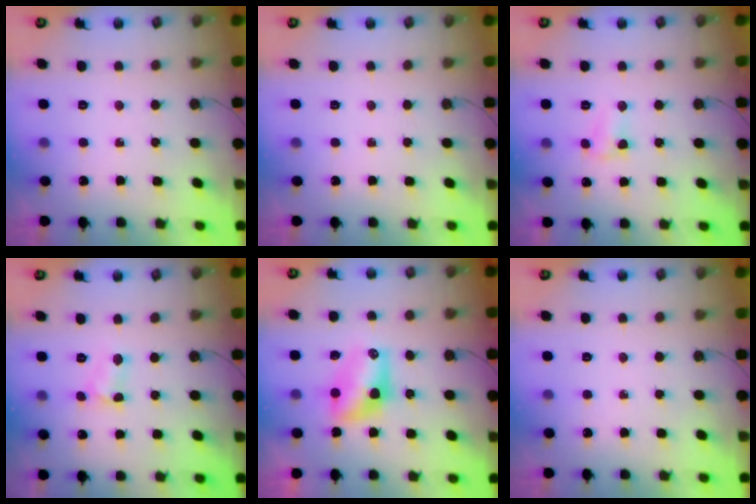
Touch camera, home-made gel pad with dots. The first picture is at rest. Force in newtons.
{"total": 0.0}
{"total": 5.4, "press": 5.4, "slide": 0.5}
{"total": 4.0, "press": 4.0, "slide": 0.5}
{"total": 7.4, "press": 7.4, "slide": 0.6}
{"total": 0.0}